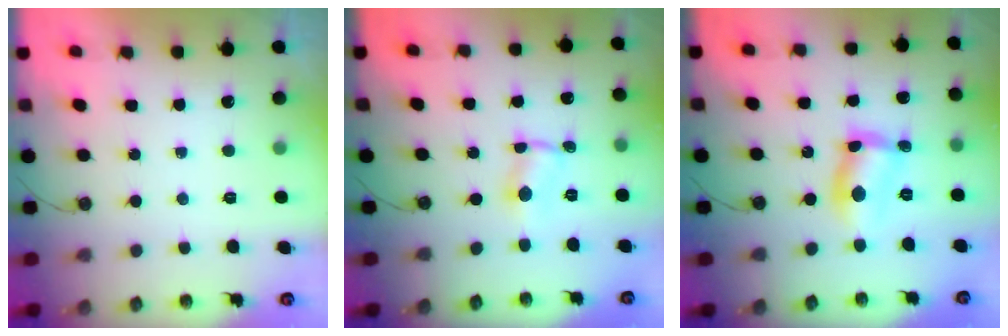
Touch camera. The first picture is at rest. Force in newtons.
{"total": 0.8, "press": 0.6, "slide": 0.5}
{"total": 8.1, "press": 8.1, "slide": 0.6}